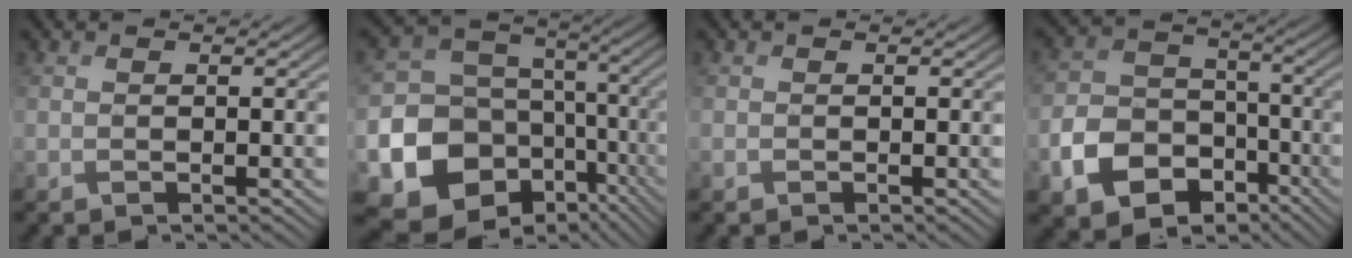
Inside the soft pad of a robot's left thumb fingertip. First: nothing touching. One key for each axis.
{"total": 17.0, "fx": -5.1, "fy": 14.4, "fz": 7.5, "tx": -0.203, "ty": -0.045, "tz": -0.068}
{"total": 0.0}
{"total": 10.1, "fx": -5.1, "fy": 7.3, "fz": 4.8, "tx": -0.112, "ty": -0.021, "tz": -0.099}